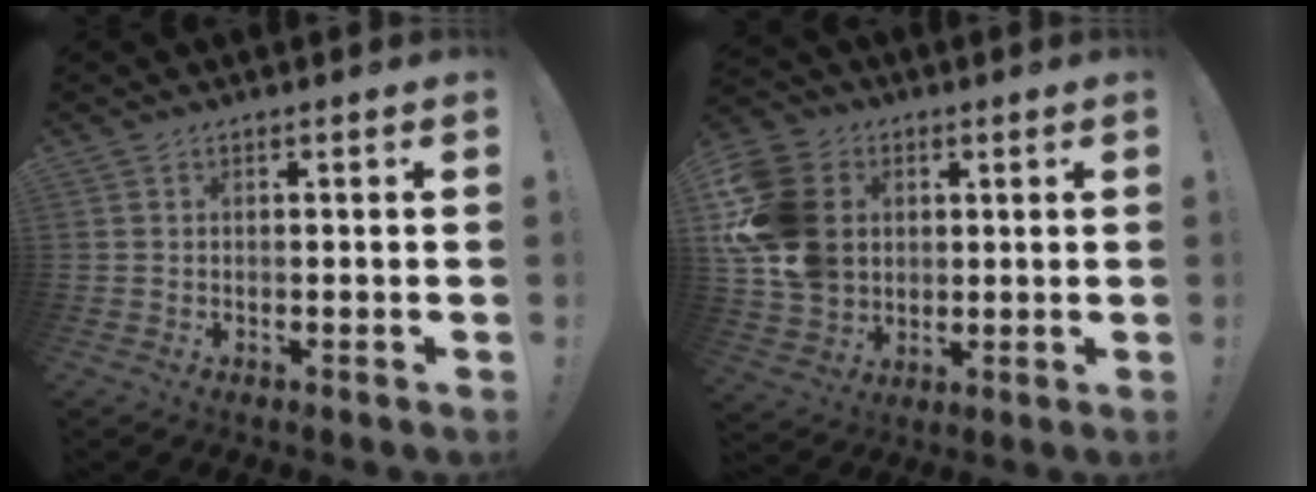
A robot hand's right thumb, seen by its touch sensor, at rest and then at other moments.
{"total": 19.4, "force": [2.9, 15.7, 10.9], "torque": [-0.205, -0.001, 0.063]}